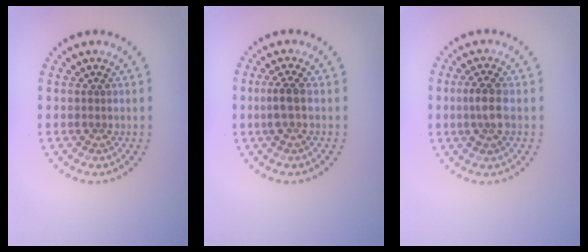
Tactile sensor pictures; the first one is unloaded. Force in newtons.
{"total": 1.8, "press": 1.6, "slide": 0.9}
{"total": 2.5, "press": 2.4, "slide": 0.6}